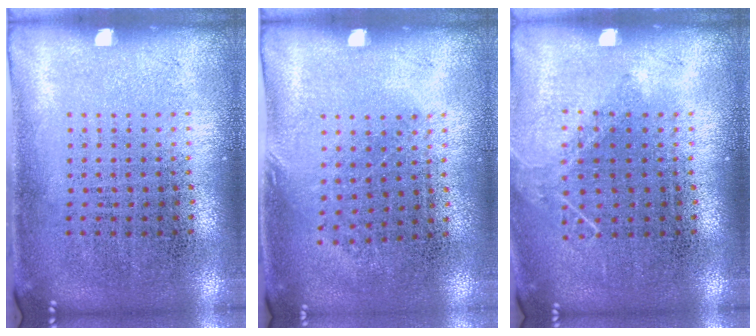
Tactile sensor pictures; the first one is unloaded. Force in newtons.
{"total": 0.8, "press": 0.6, "slide": 0.5}
{"total": 0.8, "press": 0.8, "slide": 0.2}